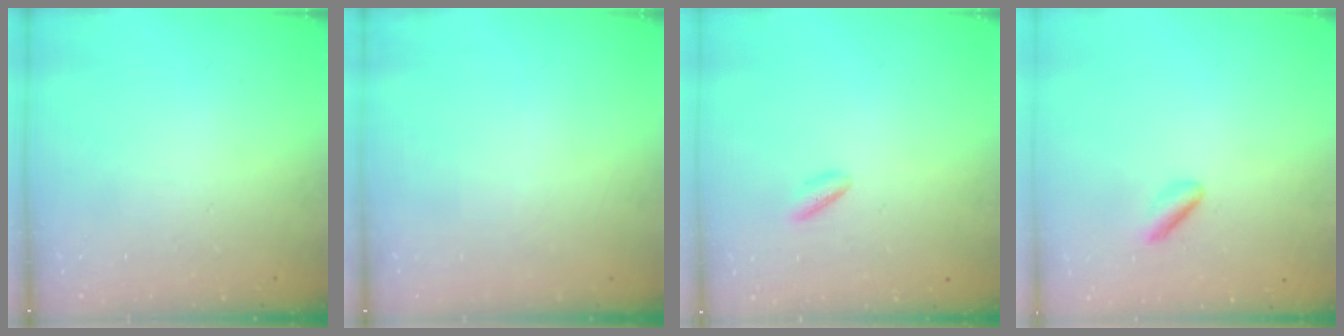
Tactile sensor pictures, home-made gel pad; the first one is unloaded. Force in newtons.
{"total": 0.0}
{"total": 2.2, "press": 2.2, "slide": 0.5}
{"total": 1.8, "press": 1.6, "slide": 0.8}